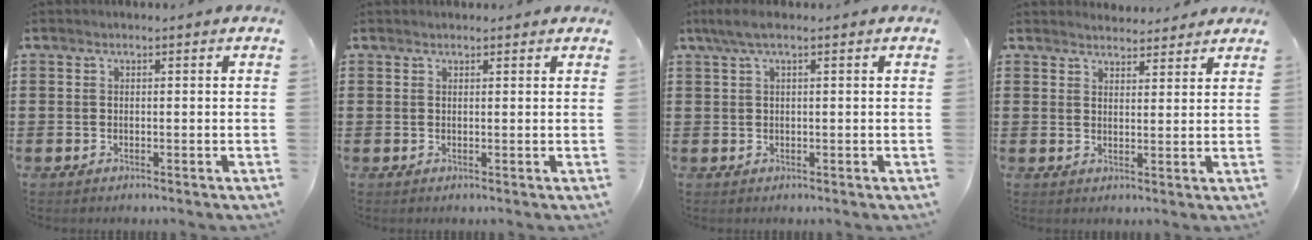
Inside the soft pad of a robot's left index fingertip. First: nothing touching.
{"total": 0.8, "force": [0.7, 0.2, 0.1], "torque": [-0.004, 0.002, 0.014]}
{"total": 2.4, "force": [0.7, 0.4, 2.3], "torque": [-0.051, -0.002, 0.009]}
{"total": 2.9, "force": [2.9, 0.5, 0.1], "torque": [-0.009, -0.005, 0.054]}